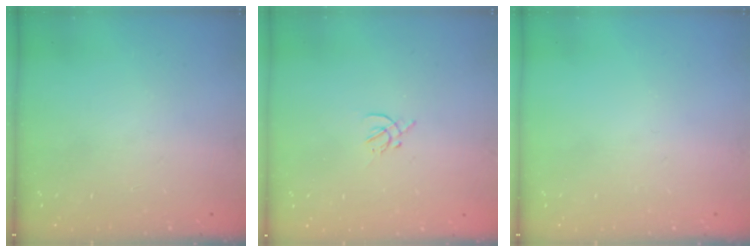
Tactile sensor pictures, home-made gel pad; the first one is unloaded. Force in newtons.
{"total": 1.4, "press": 1.3, "slide": 0.5}
{"total": 0.0}